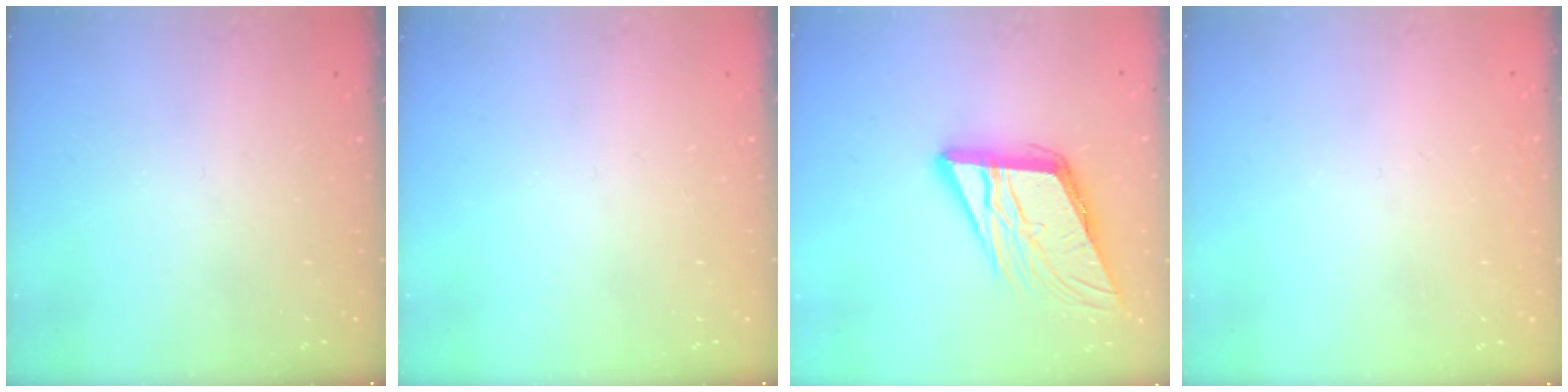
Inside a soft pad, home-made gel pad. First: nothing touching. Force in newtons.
{"total": 0.0}
{"total": 13.7, "press": 13.5, "slide": 2.4}
{"total": 1.6, "press": 1.5, "slide": 0.1}